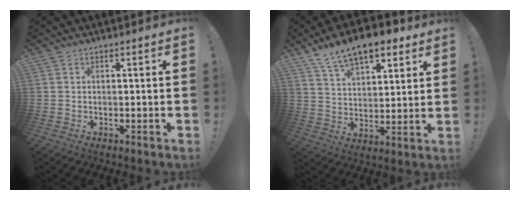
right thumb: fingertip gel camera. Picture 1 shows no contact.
{"total": 13.4, "force": [9.7, 6.0, 7.0], "torque": [-0.117, -0.057, 0.175]}